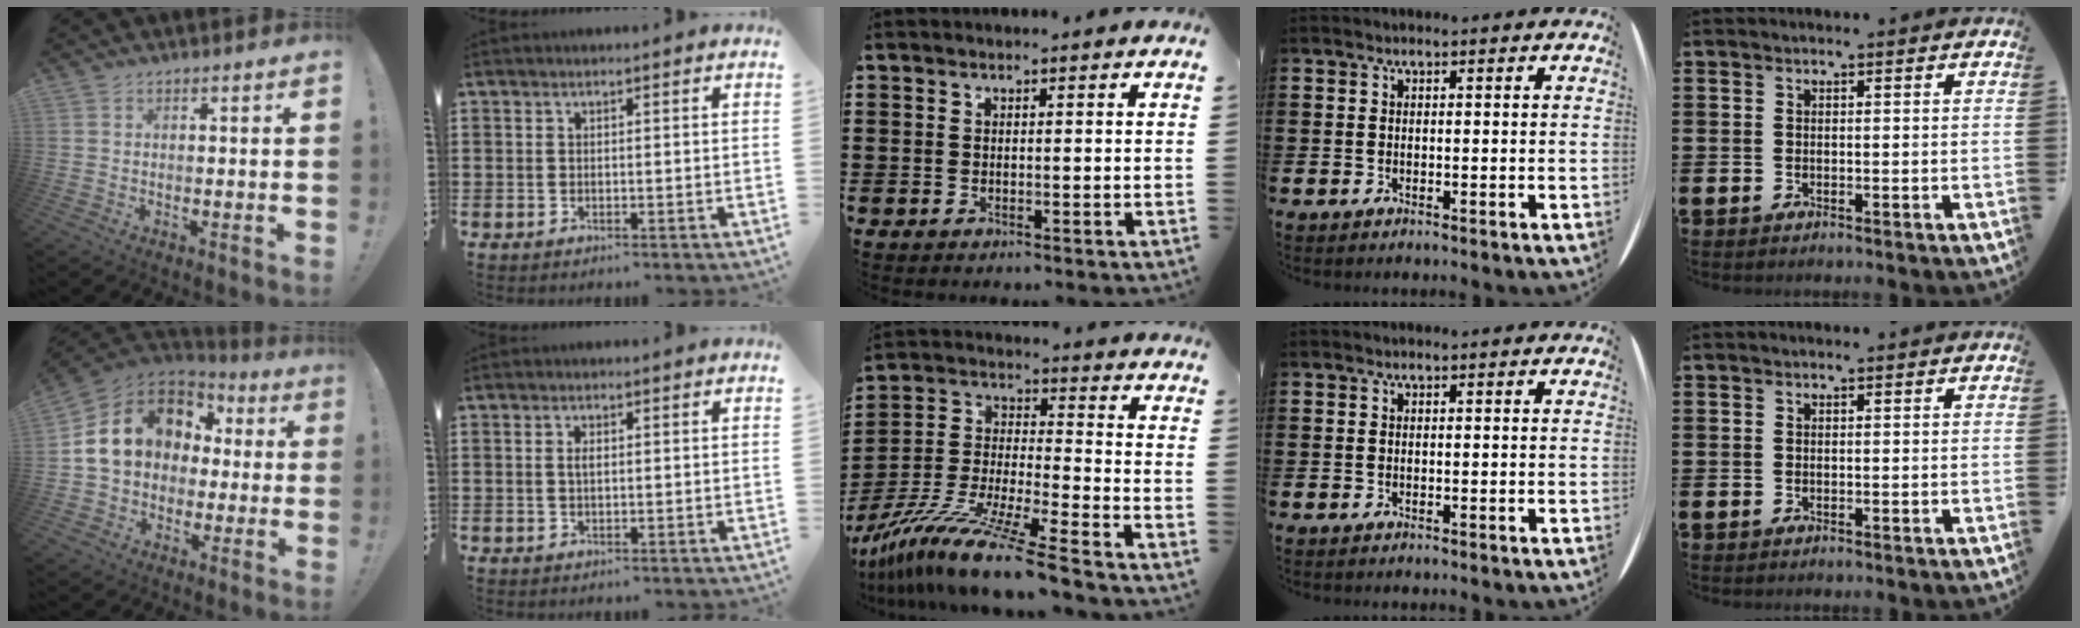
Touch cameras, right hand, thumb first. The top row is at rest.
{"thumb": {"total": 15.8, "force": [3.6, 12.5, 9.0], "torque": [-0.153, -0.002, 0.076]}, "index": {"total": 1.3, "force": [0.2, 0.6, 1.2], "torque": [-0.025, 0.004, 0.002]}, "middle": {"total": 13.4, "force": [-11.5, -0.8, 6.8], "torque": [-0.138, 0.002, -0.227]}}